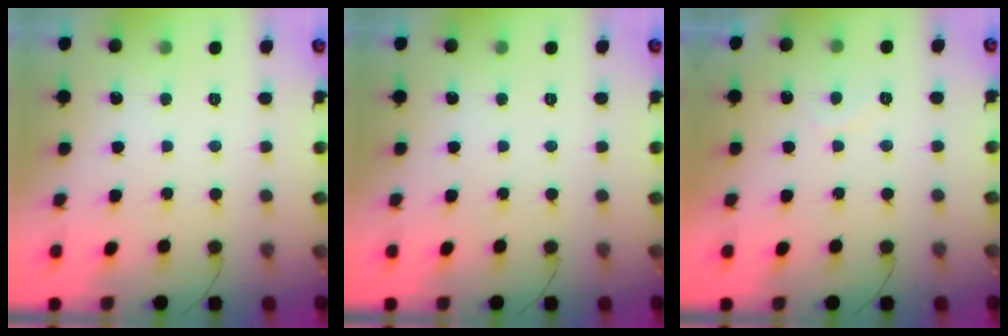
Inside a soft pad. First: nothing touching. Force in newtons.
{"total": 0.0}
{"total": 1.1, "press": 0.9, "slide": 0.6}